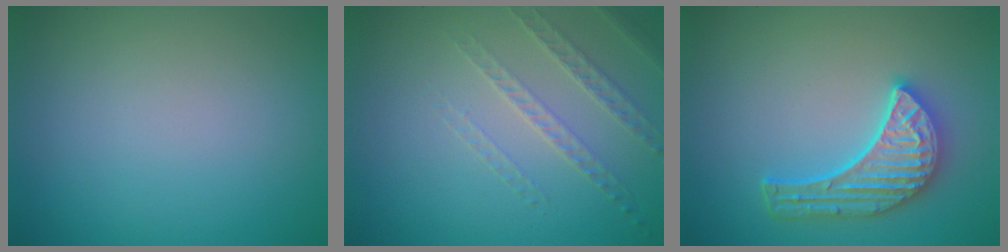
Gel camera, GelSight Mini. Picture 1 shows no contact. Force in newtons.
{"total": 1.6, "press": 1.3, "slide": 0.9}
{"total": 5.0, "press": 4.3, "slide": 2.7}